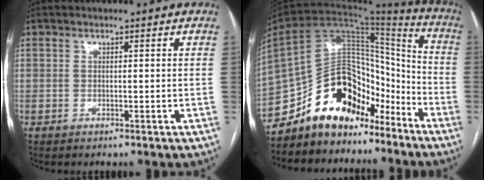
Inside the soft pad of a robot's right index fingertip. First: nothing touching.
{"total": 19.4, "force": [-14.9, 9.2, 8.4], "torque": [-0.160, 0.061, -0.250]}